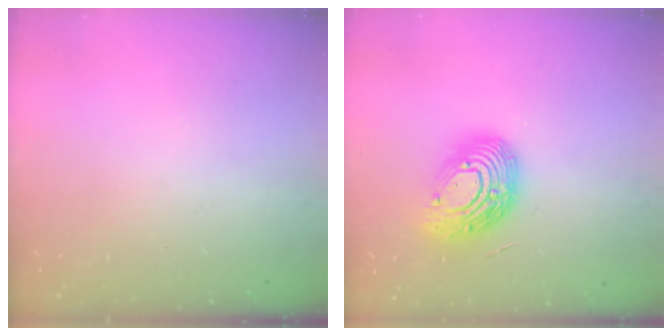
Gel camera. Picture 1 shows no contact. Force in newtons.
{"total": 15.7, "press": 15.7, "slide": 1.1}